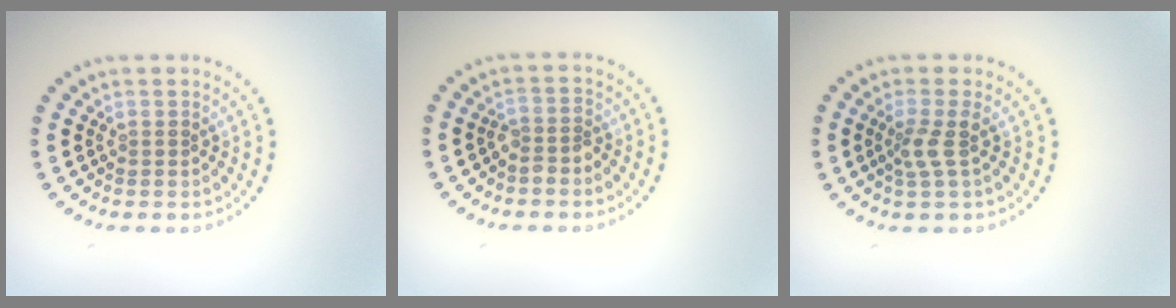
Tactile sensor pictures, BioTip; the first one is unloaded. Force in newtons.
{"total": 1.7, "press": 1.4, "slide": 1.0}
{"total": 1.9, "press": 1.4, "slide": 1.3}